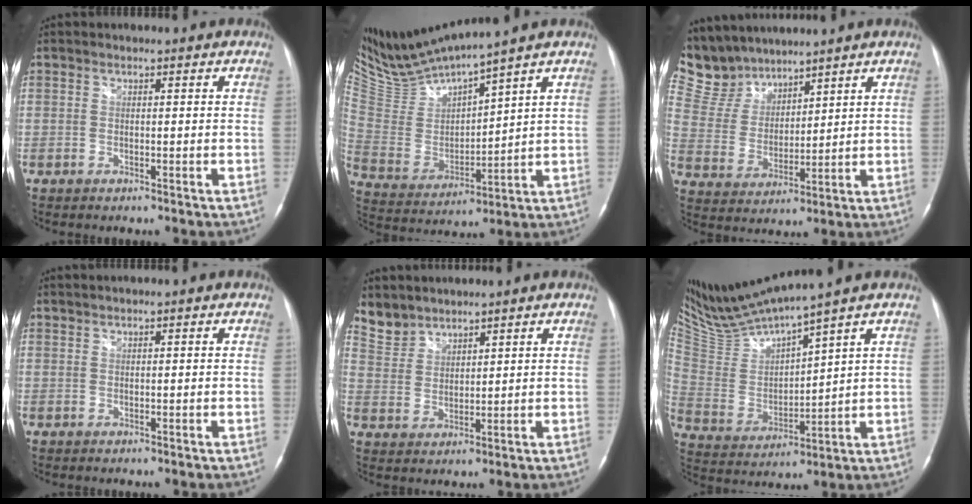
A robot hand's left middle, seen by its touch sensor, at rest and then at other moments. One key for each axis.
{"total": 12.4, "fx": 11.8, "fy": -0.9, "fz": 3.9, "tx": -0.094, "ty": -0.011, "tz": 0.247}
{"total": 9.0, "fx": 8.5, "fy": 2.9, "fz": 0.4, "tx": -0.029, "ty": 0.016, "tz": 0.188}
{"total": 0.7, "fx": 0.6, "fy": -0.1, "fz": 0.1, "tx": -0.005, "ty": 0.007, "tz": 0.017}
{"total": 5.1, "fx": 4.7, "fy": 1.8, "fz": -0.1, "tx": -0.004, "ty": 0.009, "tz": 0.109}
{"total": 12.6, "fx": 11.7, "fy": -1.2, "fz": 4.6, "tx": -0.106, "ty": -0.010, "tz": 0.241}